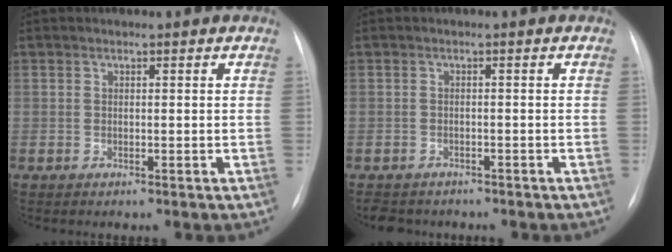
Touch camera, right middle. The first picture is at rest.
{"total": 4.6, "force": [-4.1, 2.1, 0.8], "torque": [-0.008, -0.003, -0.057]}